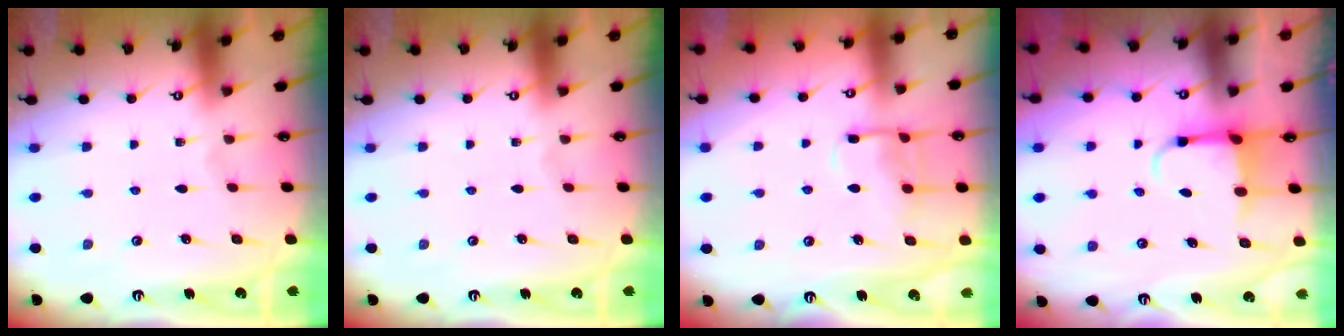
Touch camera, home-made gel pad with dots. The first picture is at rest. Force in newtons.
{"total": 0.0}
{"total": 10.8, "press": 10.7, "slide": 1.1}
{"total": 3.7, "press": 3.6, "slide": 1.0}